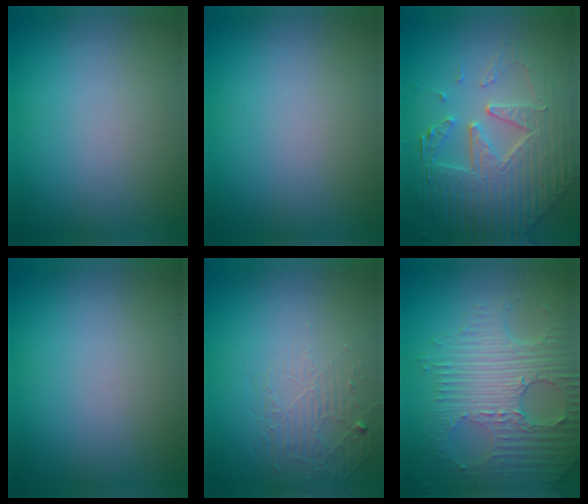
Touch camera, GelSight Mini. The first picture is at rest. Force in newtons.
{"total": 0.0}
{"total": 7.7, "press": 6.0, "slide": 4.8}
{"total": 0.0}
{"total": 1.8, "press": 0.8, "slide": 1.6}
{"total": 8.0, "press": 5.7, "slide": 5.6}